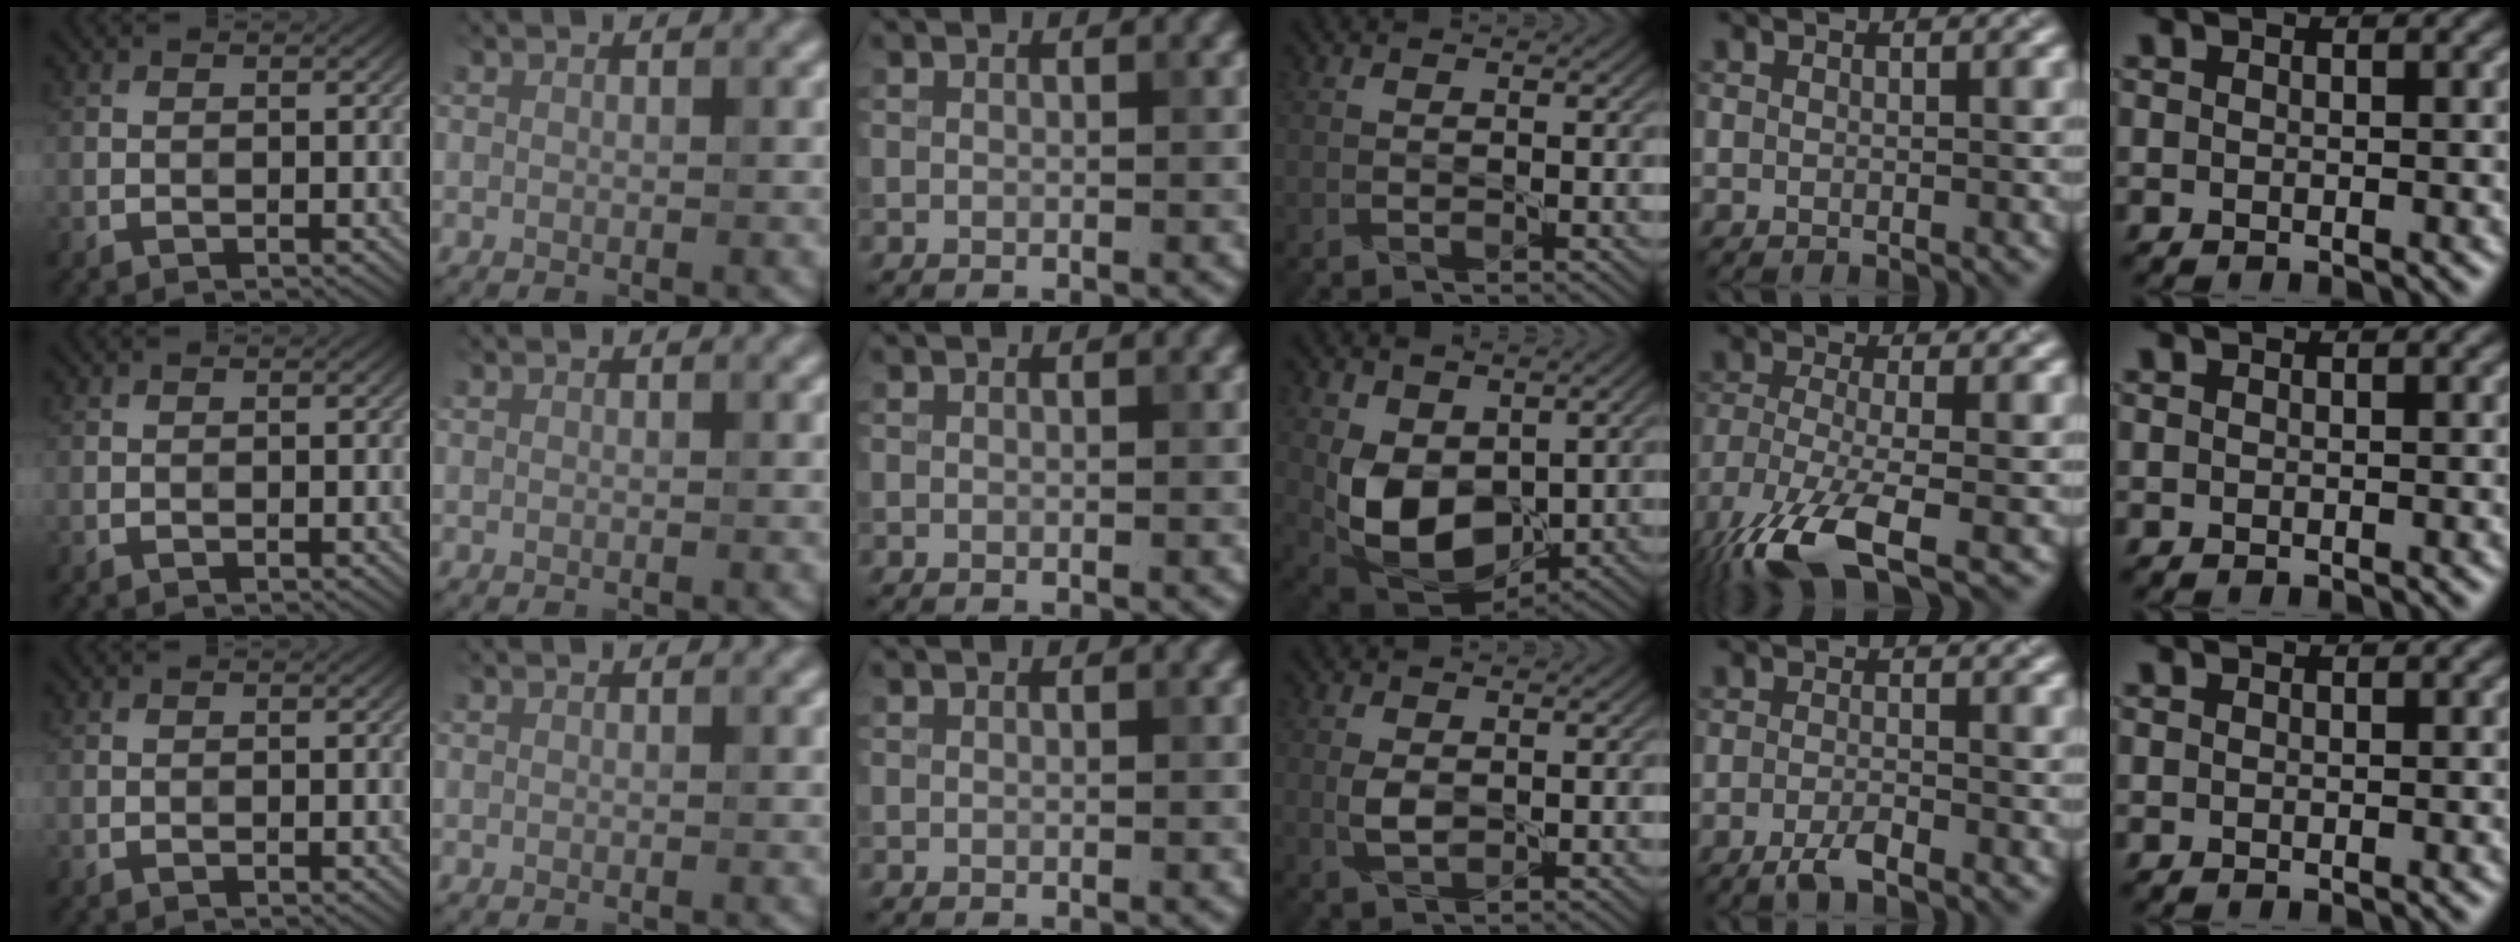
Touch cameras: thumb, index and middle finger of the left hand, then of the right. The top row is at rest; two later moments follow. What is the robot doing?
{"motion": "squeeze", "object": "tweezer"}